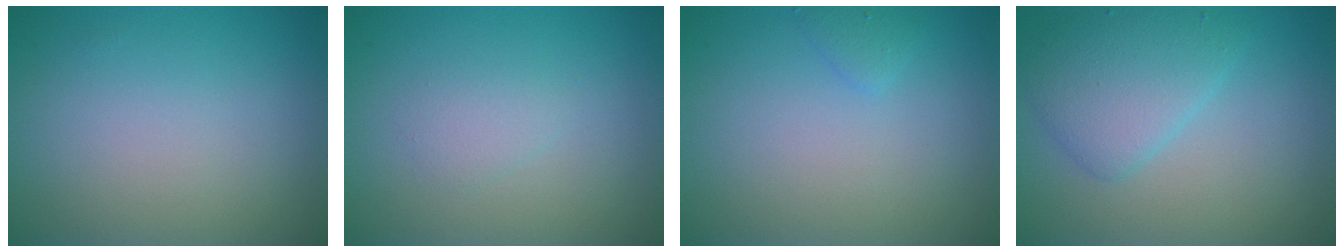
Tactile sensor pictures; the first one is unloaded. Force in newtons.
{"total": 1.3, "press": 1.3, "slide": 0.0}
{"total": 0.9, "press": 0.9, "slide": 0.0}
{"total": 3.9, "press": 3.9, "slide": 0.1}